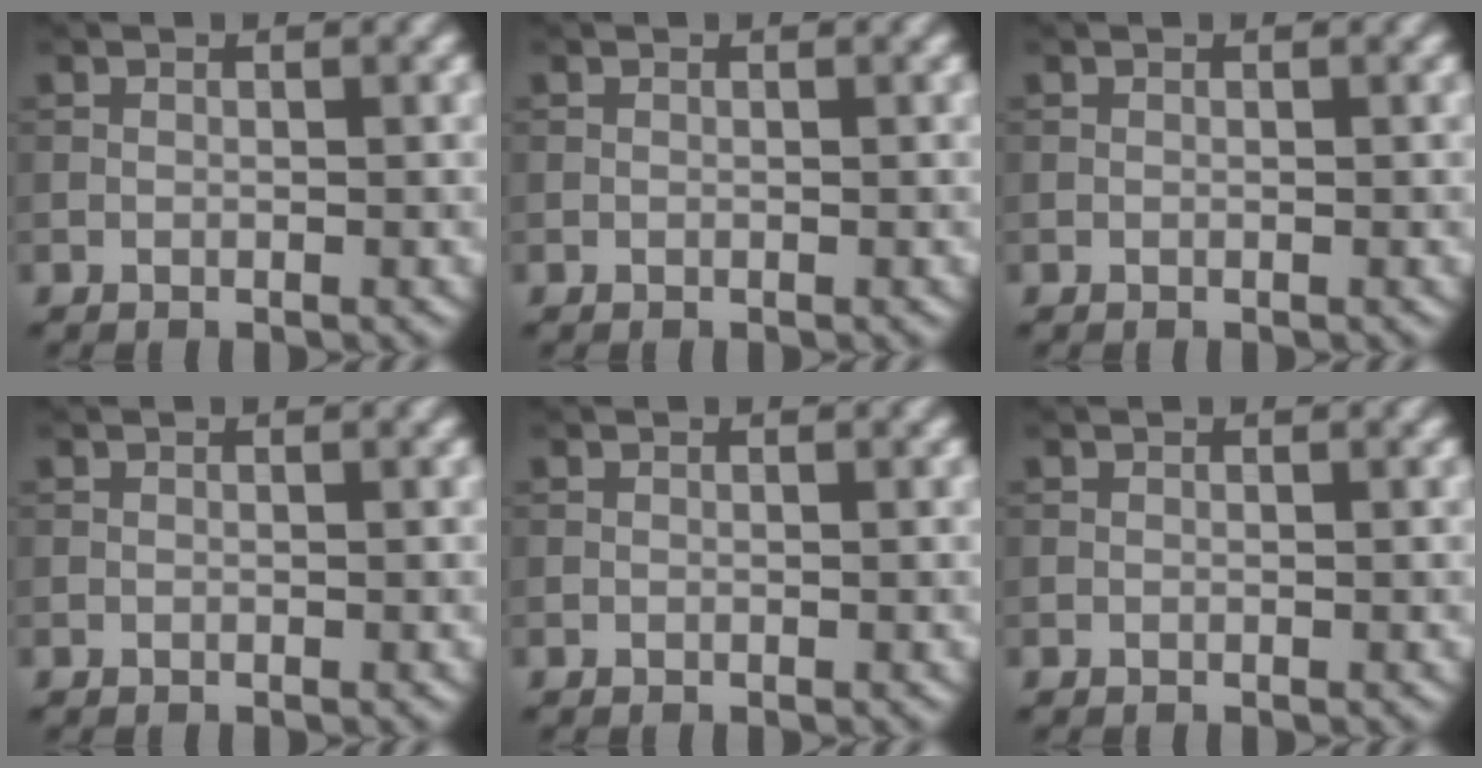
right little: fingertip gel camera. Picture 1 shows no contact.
{"total": 0.0}
{"total": 0.0}
{"total": 0.0}
{"total": 0.0}
{"total": 0.0}